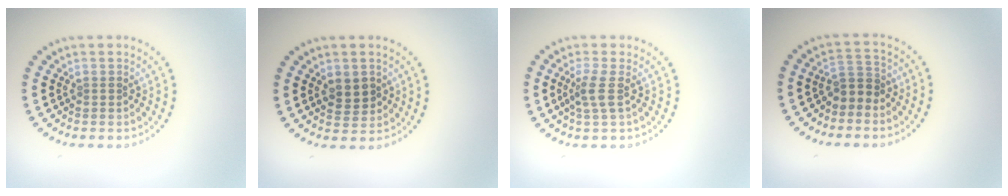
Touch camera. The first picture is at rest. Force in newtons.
{"total": 2.4, "press": 2.4, "slide": 0.6}
{"total": 2.1, "press": 1.6, "slide": 1.3}
{"total": 2.1, "press": 1.7, "slide": 1.2}